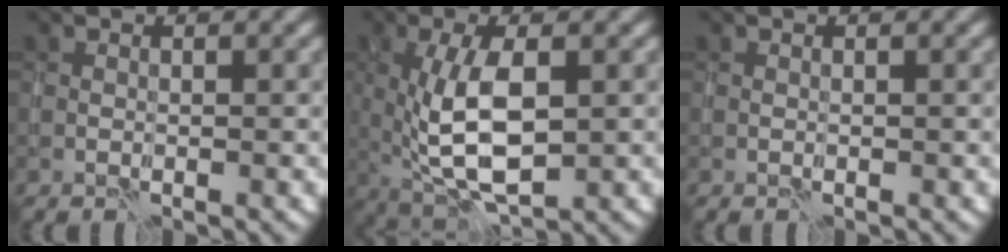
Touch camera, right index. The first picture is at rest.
{"total": 7.2, "force": [0.1, 2.8, 6.6], "torque": [-0.138, -0.006, 0.004]}
{"total": 0.0}